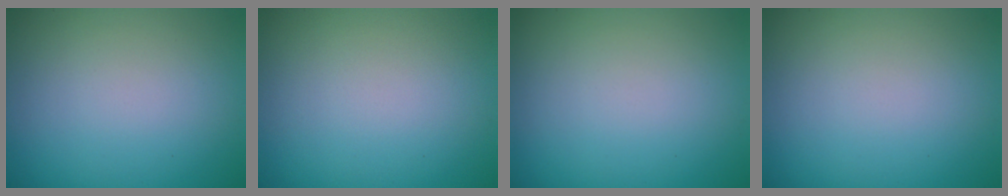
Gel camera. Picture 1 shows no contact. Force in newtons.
{"total": 0.0}
{"total": 0.0}
{"total": 0.0}